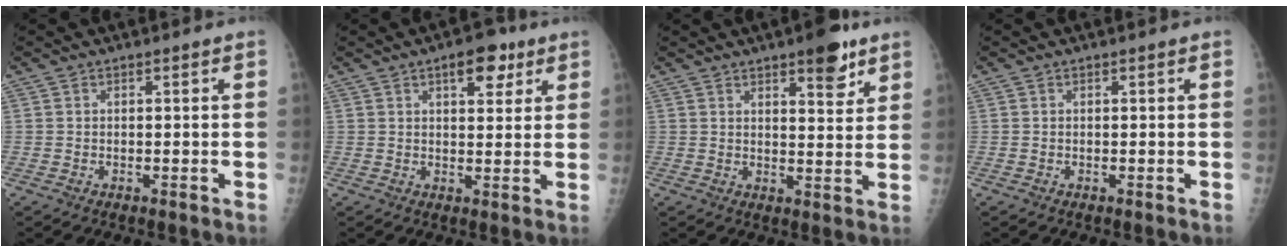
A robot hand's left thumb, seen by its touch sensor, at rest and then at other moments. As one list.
[{"total": 6.7, "force": [3.6, 3.3, 4.6], "torque": [-0.038, -0.012, 0.045]}, {"total": 7.4, "force": [4.7, 2.5, 5.1], "torque": [-0.051, -0.026, 0.063]}, {"total": 0.0}]